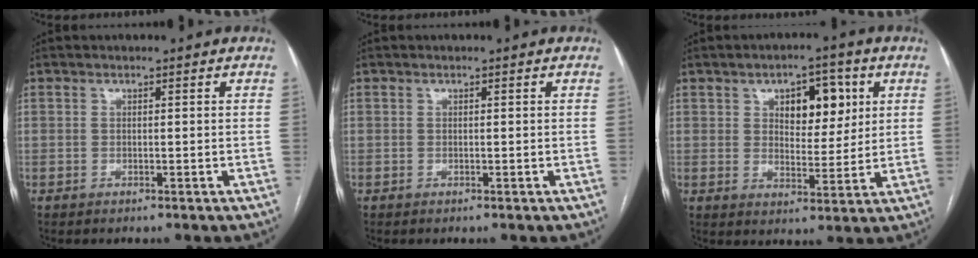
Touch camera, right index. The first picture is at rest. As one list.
[{"total": 0.0}, {"total": 8.3, "force": [3.1, 4.2, 6.4], "torque": [-0.086, 0.011, 0.051]}]